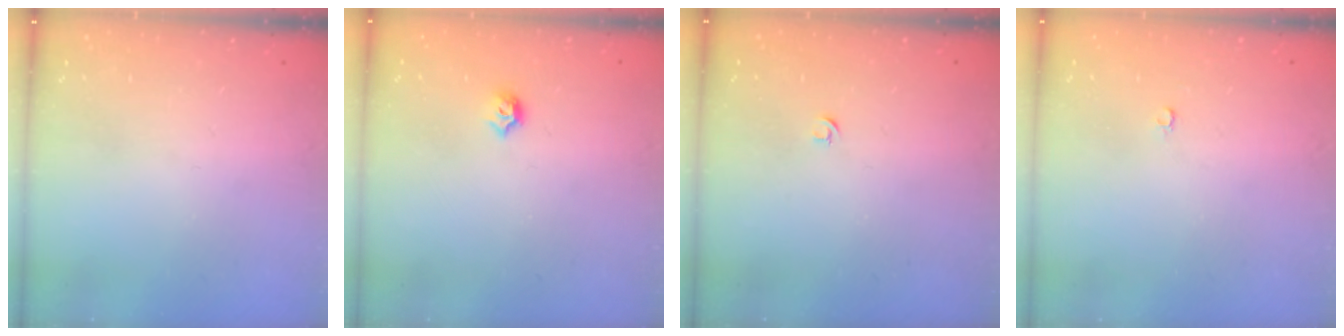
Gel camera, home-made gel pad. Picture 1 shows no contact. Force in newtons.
{"total": 4.9, "press": 4.8, "slide": 0.9}
{"total": 2.7, "press": 2.6, "slide": 0.6}
{"total": 2.0, "press": 2.0, "slide": 0.4}